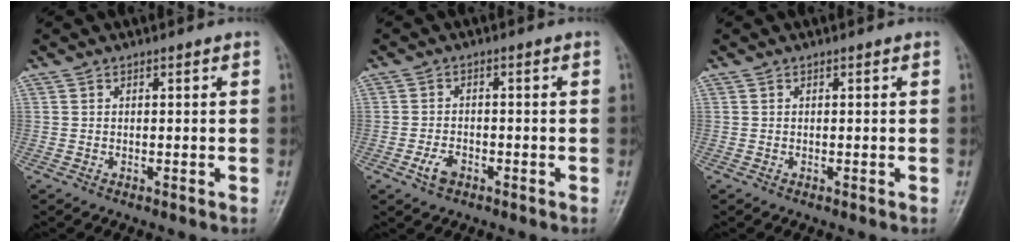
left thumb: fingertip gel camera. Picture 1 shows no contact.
{"total": 3.3, "force": [-1.7, 2.0, 1.9], "torque": [-0.036, 0.009, -0.030]}
{"total": 0.0}